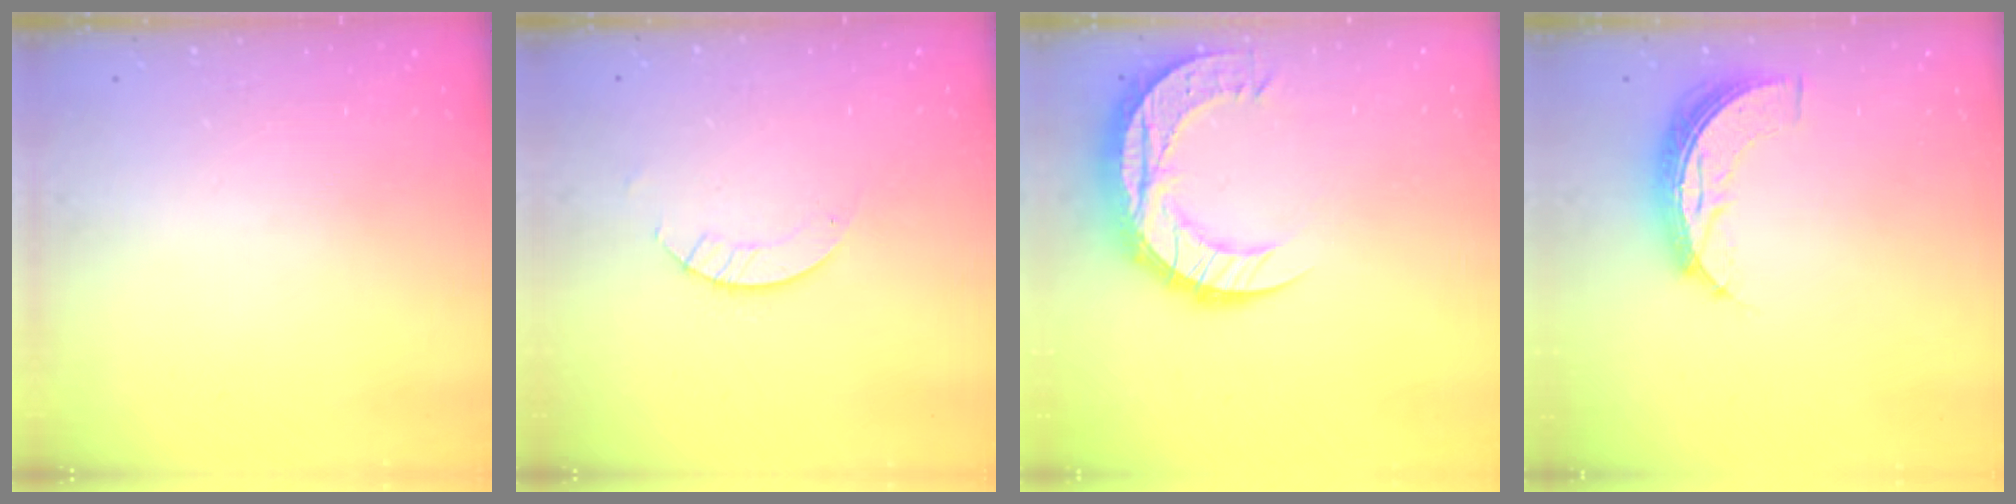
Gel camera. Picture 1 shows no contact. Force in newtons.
{"total": 2.8, "press": 2.8, "slide": 0.2}
{"total": 19.0, "press": 18.9, "slide": 1.4}
{"total": 7.7, "press": 7.6, "slide": 0.7}